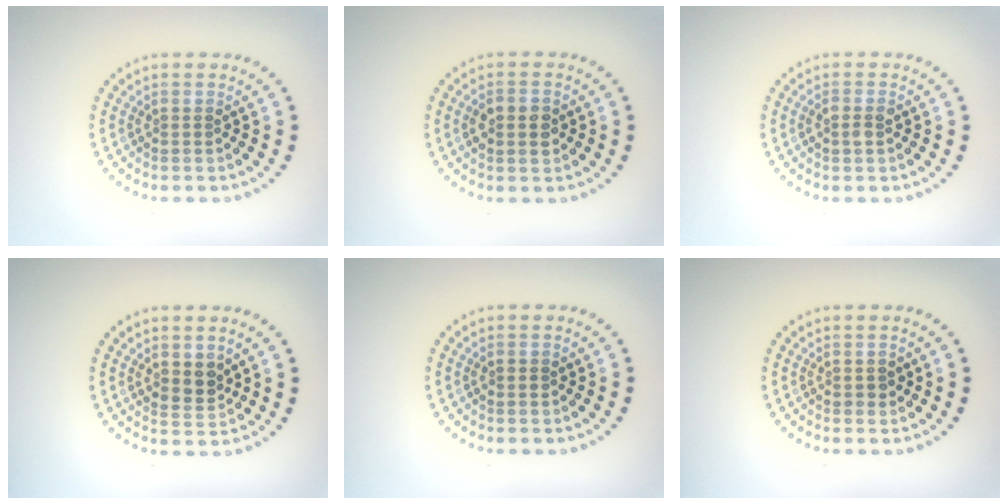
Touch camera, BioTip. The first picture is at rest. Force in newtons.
{"total": 3.0, "press": 3.0, "slide": 0.2}
{"total": 1.3, "press": 1.3, "slide": 0.4}
{"total": 1.8, "press": 1.6, "slide": 0.9}
{"total": 0.7, "press": 0.7, "slide": 0.1}
{"total": 0.8, "press": 0.8, "slide": 0.1}